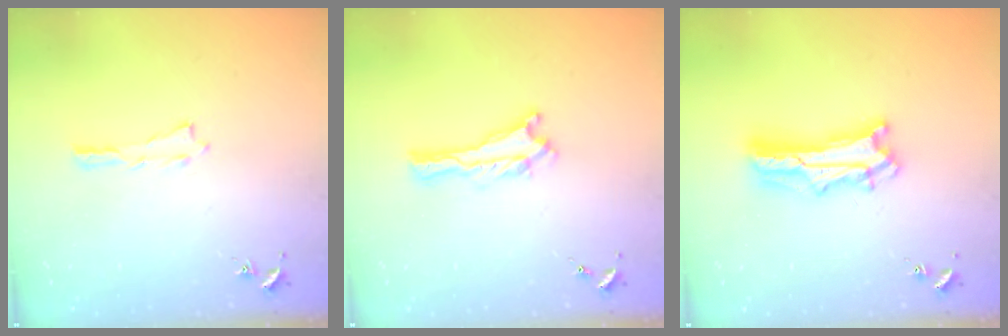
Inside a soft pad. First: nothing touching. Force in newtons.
{"total": 0.0}
{"total": 7.6, "press": 7.5, "slide": 0.7}